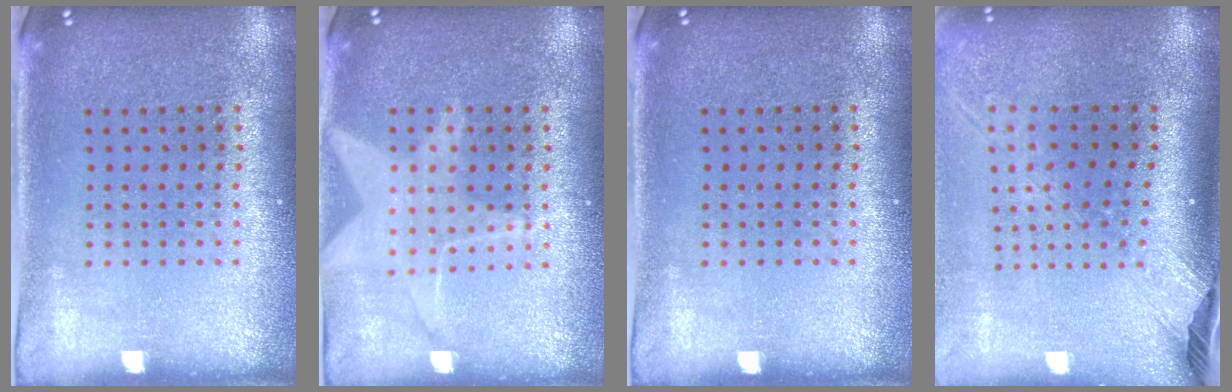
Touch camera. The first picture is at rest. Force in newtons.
{"total": 1.5, "press": 1.3, "slide": 0.6}
{"total": 0.0}
{"total": 2.6, "press": 1.9, "slide": 1.7}